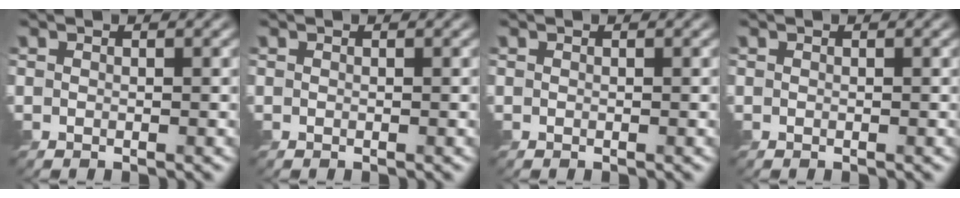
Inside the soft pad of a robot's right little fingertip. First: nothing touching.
{"total": 0.0}
{"total": 0.0}
{"total": 0.0}